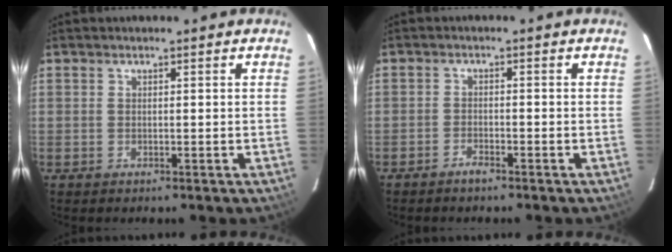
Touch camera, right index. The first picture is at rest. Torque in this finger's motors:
{"motor_torque": [0.03, 0.03, -0.01, -0.01]}